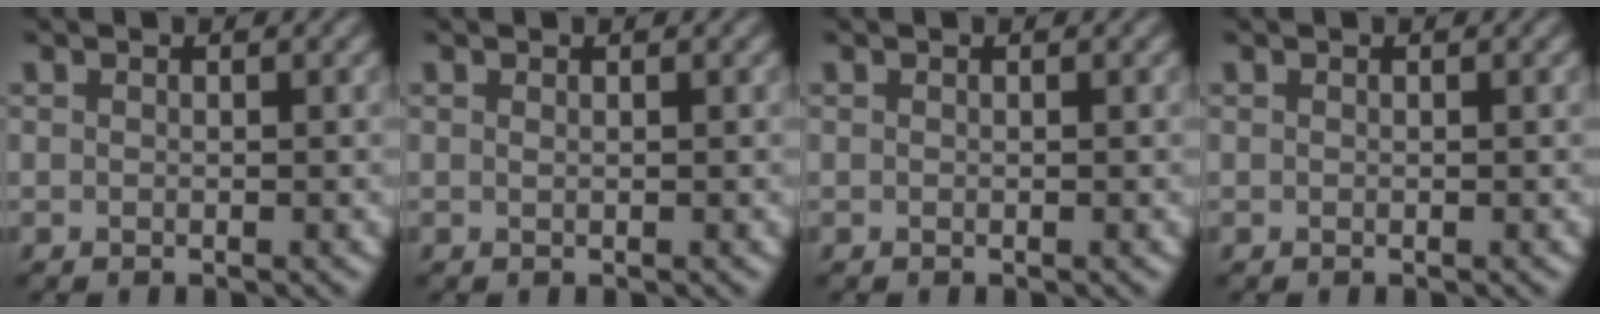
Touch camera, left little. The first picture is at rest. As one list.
[{"total": 0.0}, {"total": 0.0}, {"total": 0.0}]